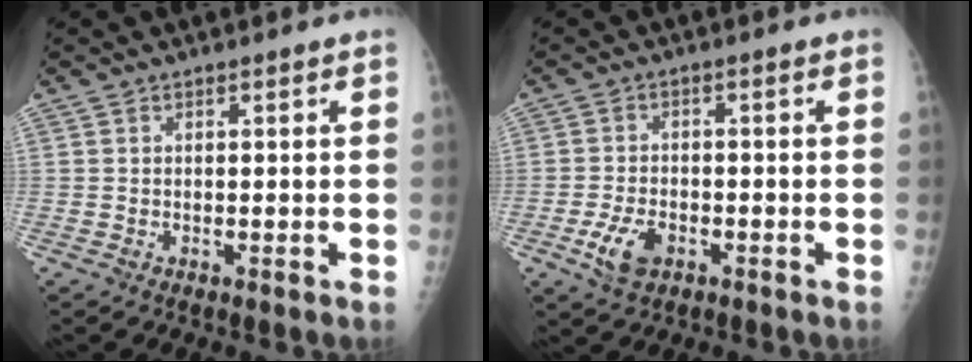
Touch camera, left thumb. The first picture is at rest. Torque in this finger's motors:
{"motor_torque": [-0.35, 0.46, 0.53, 0.34, 0.13]}